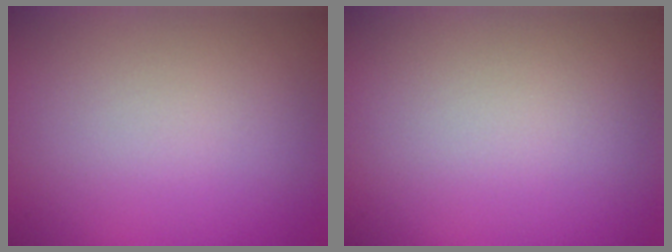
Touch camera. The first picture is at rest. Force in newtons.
{"total": 0.0}